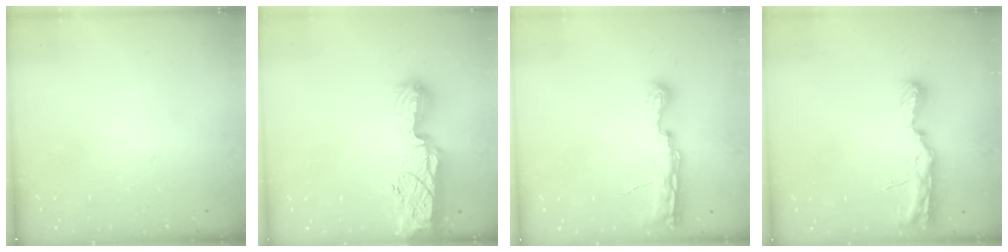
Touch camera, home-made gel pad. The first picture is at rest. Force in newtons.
{"total": 15.4, "press": 14.2, "slide": 6.0}
{"total": 7.9, "press": 7.8, "slide": 0.8}
{"total": 10.7, "press": 9.7, "slide": 4.5}